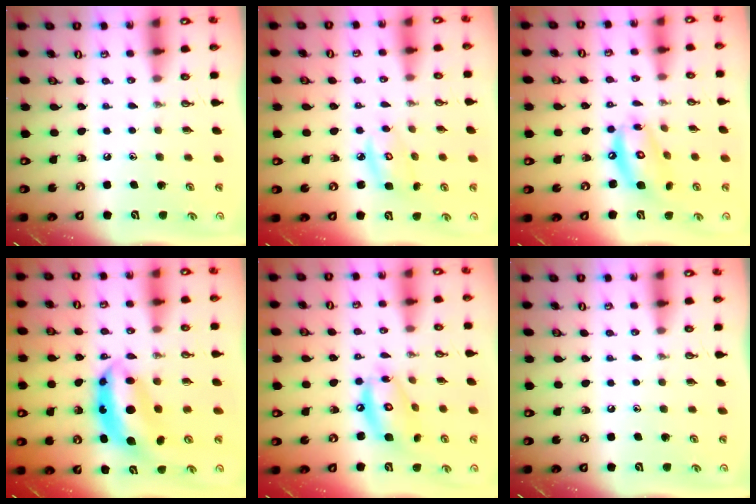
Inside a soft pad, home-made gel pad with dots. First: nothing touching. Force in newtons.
{"total": 5.1, "press": 5.1, "slide": 0.3}
{"total": 12.6, "press": 12.5, "slide": 1.1}
{"total": 9.2, "press": 9.1, "slide": 0.7}
{"total": 12.8, "press": 12.8, "slide": 1.1}
{"total": 0.0}